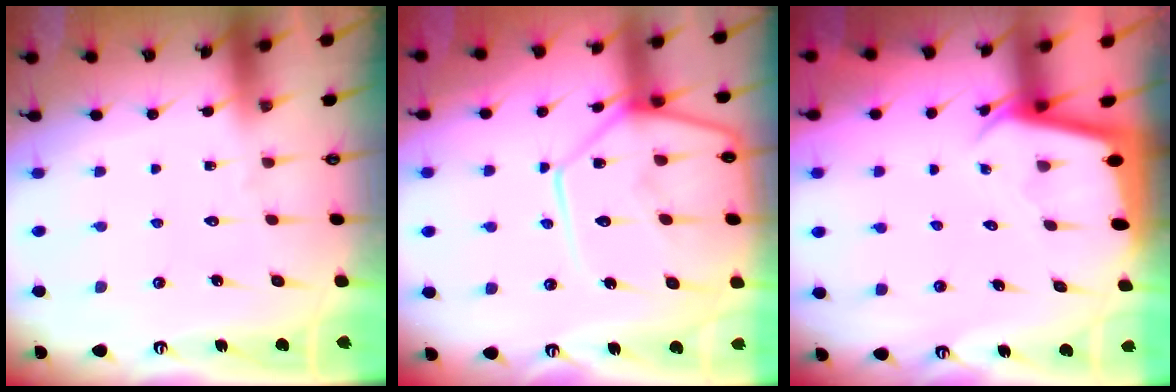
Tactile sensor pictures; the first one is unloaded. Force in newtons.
{"total": 15.0, "press": 14.9, "slide": 1.6}
{"total": 2.2, "press": 2.2, "slide": 0.1}